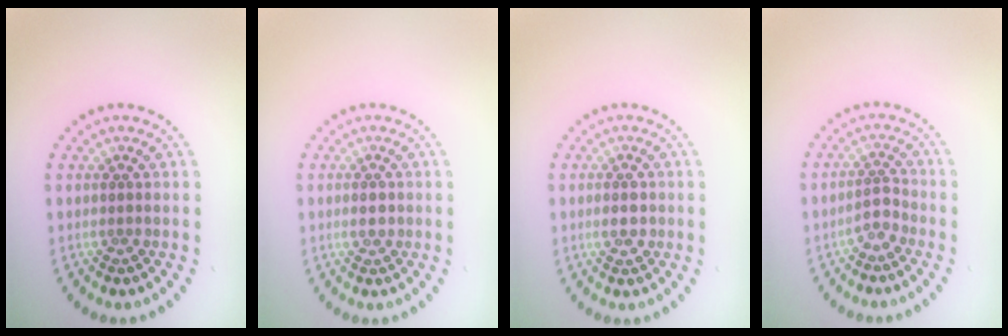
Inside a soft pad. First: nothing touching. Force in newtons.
{"total": 1.0, "press": 1.0, "slide": 0.1}
{"total": 2.2, "press": 2.1, "slide": 0.2}
{"total": 1.7, "press": 1.3, "slide": 1.2}